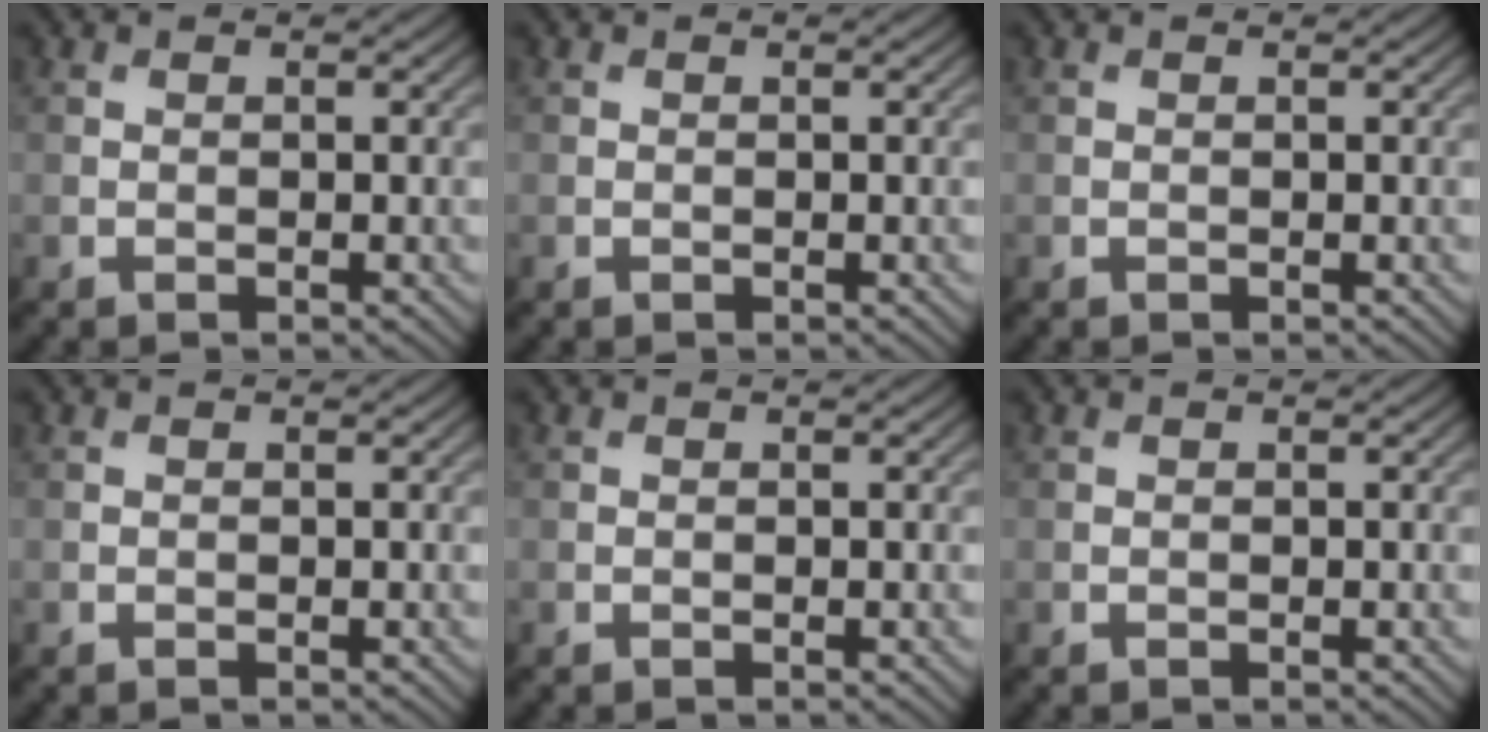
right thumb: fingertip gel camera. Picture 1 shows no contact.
{"total": 0.0}
{"total": 0.0}
{"total": 0.0}
{"total": 0.0}
{"total": 0.0}